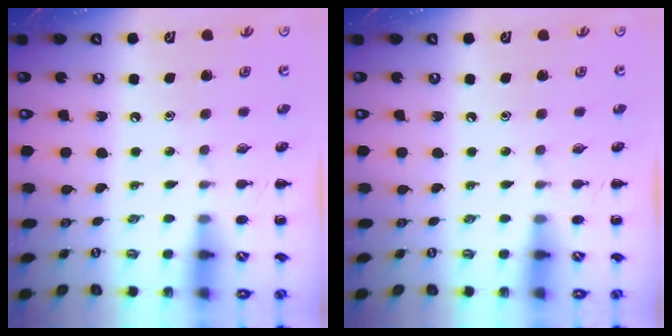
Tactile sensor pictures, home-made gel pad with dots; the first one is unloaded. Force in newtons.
{"total": 0.0}